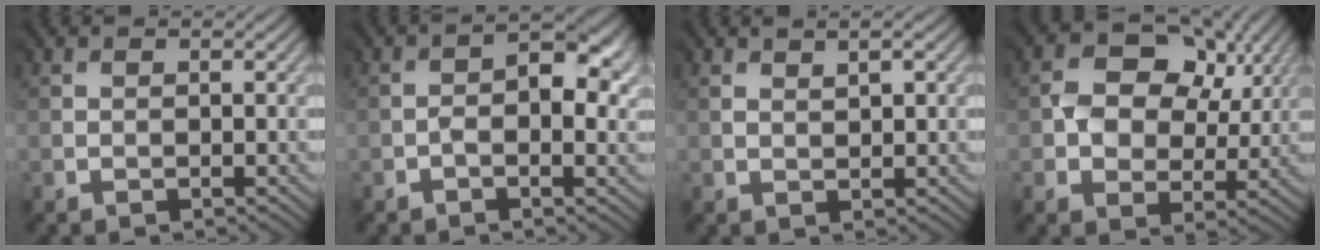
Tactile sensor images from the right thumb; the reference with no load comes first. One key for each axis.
{"total": 5.6, "fx": 0.0, "fy": 3.1, "fz": 4.7, "tx": -0.075, "ty": 0.000, "tz": -0.001}
{"total": 1.7, "fx": 1.4, "fy": 0.2, "fz": 1.0, "tx": -0.026, "ty": -0.002, "tz": 0.034}
{"total": 9.8, "fx": 2.8, "fy": 7.4, "fz": 5.8, "tx": -0.122, "ty": 0.002, "tz": 0.044}